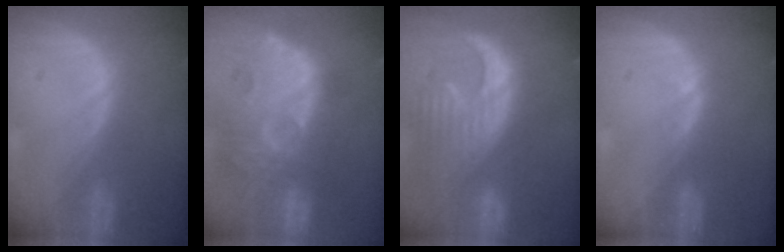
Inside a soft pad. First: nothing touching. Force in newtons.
{"total": 13.8, "press": 12.3, "slide": 6.4}
{"total": 13.6, "press": 11.5, "slide": 7.2}
{"total": 1.0, "press": 0.7, "slide": 0.7}